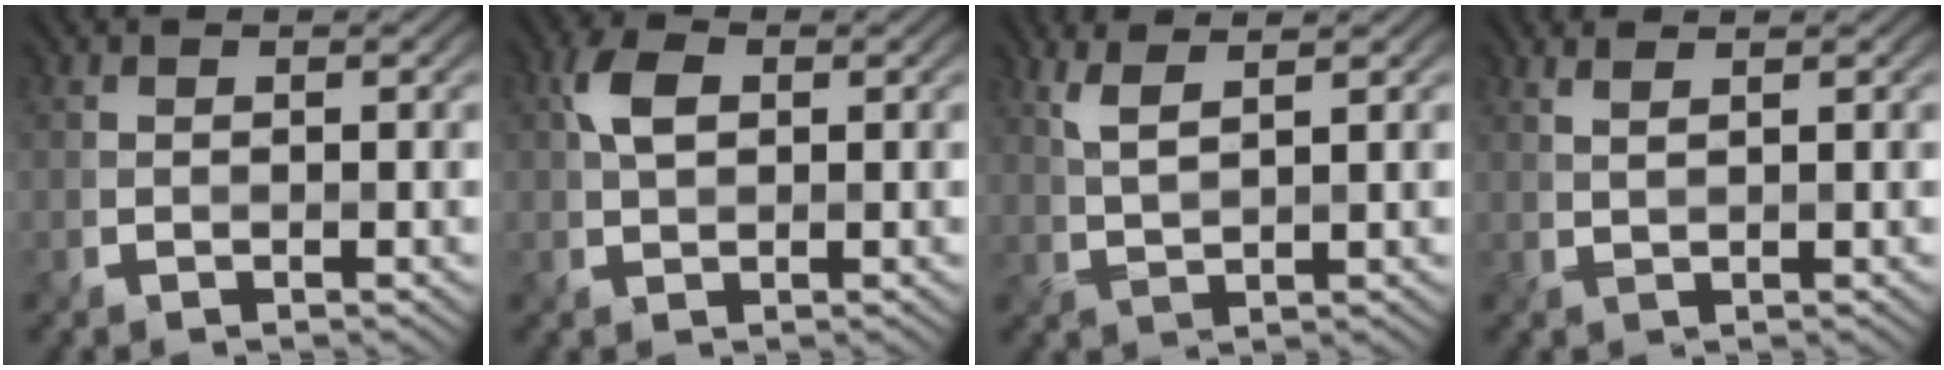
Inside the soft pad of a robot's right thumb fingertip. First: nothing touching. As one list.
[{"total": 3.6, "force": [1.0, 2.2, 2.7], "torque": [-0.060, 0.009, 0.018]}, {"total": 3.9, "force": [2.3, 0.8, 3.0], "torque": [-0.064, 0.007, 0.054]}, {"total": 2.3, "force": [1.5, 0.6, 1.6], "torque": [-0.017, 0.003, 0.015]}]